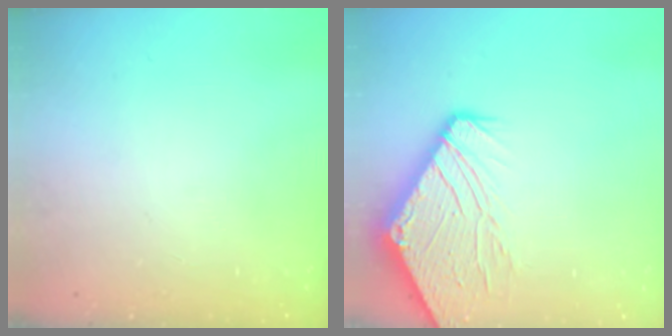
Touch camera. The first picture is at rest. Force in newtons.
{"total": 13.5, "press": 13.4, "slide": 1.8}